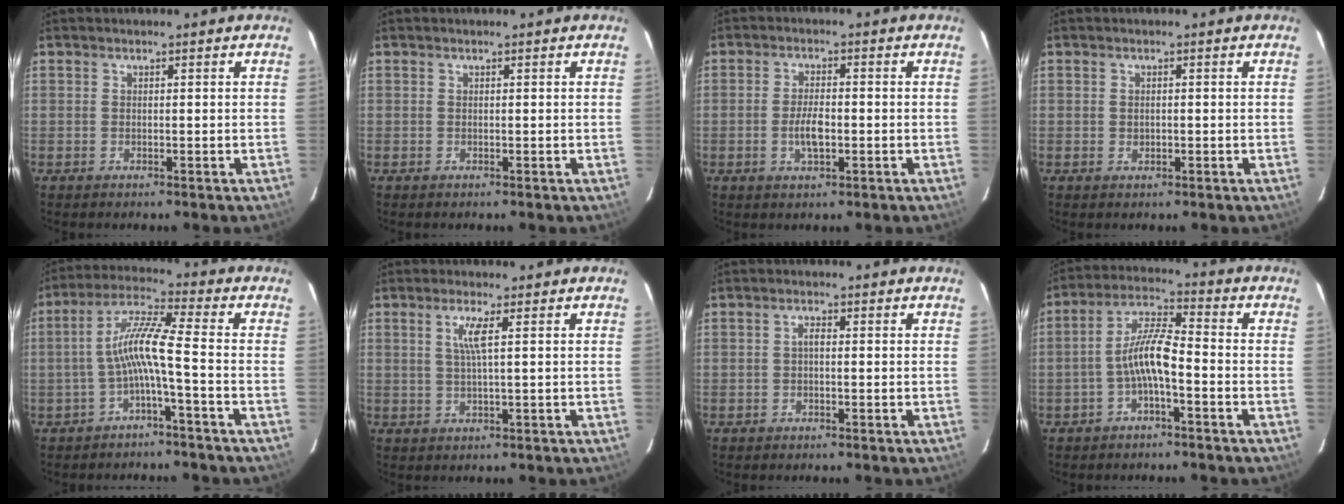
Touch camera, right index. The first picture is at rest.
{"total": 0.0}
{"total": 4.6, "force": [-1.2, 1.8, 4.0], "torque": [-0.079, -0.001, -0.020]}
{"total": 1.1, "force": [-0.2, 0.8, 0.7], "torque": [-0.012, 0.002, -0.003]}
{"total": 7.7, "force": [-2.6, -0.4, 7.3], "torque": [-0.165, 0.016, -0.048]}
{"total": 3.2, "force": [1.0, -0.5, 3.1], "torque": [-0.060, -0.002, 0.019]}
{"total": 1.2, "force": [-0.2, 0.5, 1.0], "torque": [-0.020, 0.007, -0.006]}
{"total": 7.4, "force": [-2.7, 1.4, 6.7], "torque": [-0.142, 0.016, -0.052]}